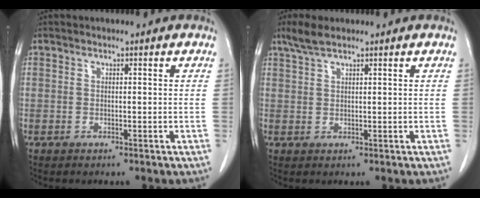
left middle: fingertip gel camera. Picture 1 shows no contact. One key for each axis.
{"total": 2.9, "fx": 2.3, "fy": 0.5, "fz": 1.7, "tx": -0.044, "ty": 0.009, "tz": 0.051}